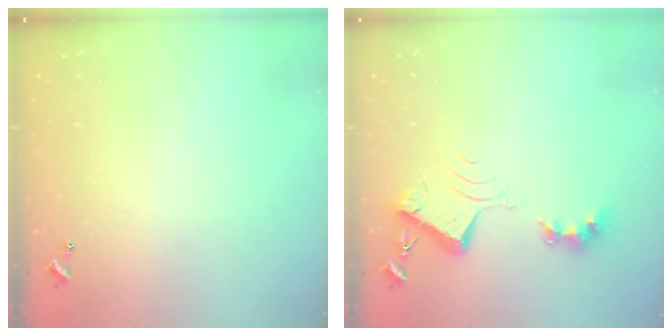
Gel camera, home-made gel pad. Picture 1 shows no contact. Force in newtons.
{"total": 8.4, "press": 8.3, "slide": 1.1}